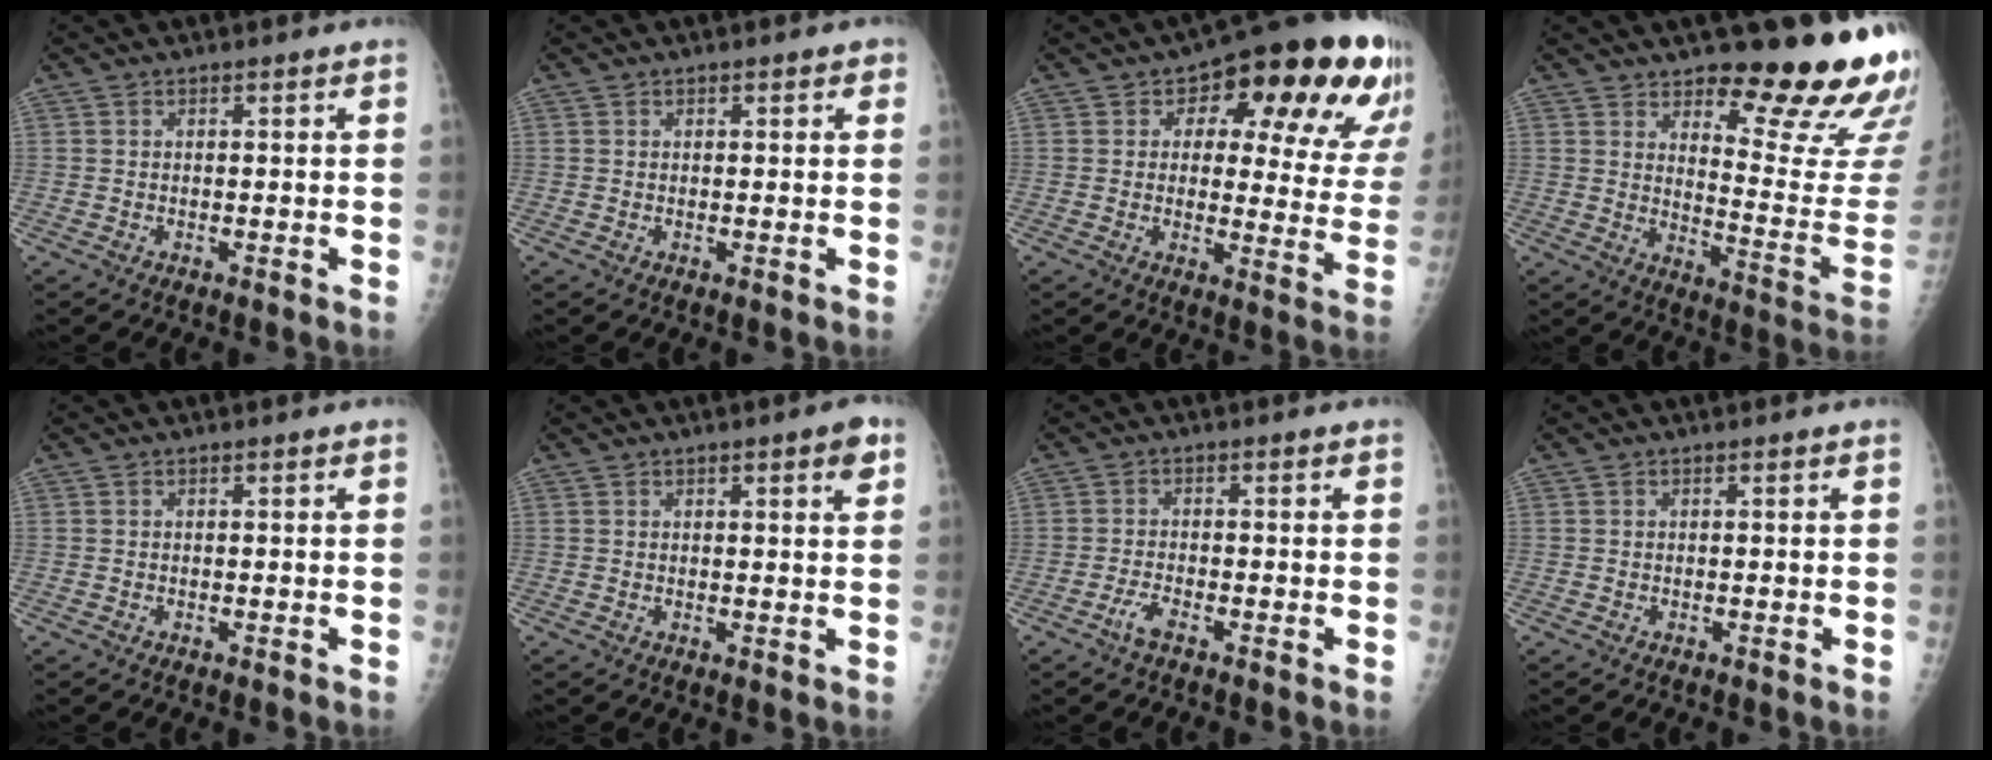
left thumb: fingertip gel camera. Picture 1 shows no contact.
{"total": 1.5, "force": [0.7, 0.8, 1.0], "torque": [-0.002, 0.001, 0.006]}
{"total": 22.2, "force": [10.9, 10.4, 16.3], "torque": [-0.162, -0.018, 0.131]}
{"total": 19.6, "force": [14.5, 4.9, 12.3], "torque": [-0.119, -0.131, 0.196]}
{"total": 0.0}
{"total": 3.9, "force": [2.0, 1.0, 3.2], "torque": [-0.034, -0.006, 0.022]}
{"total": 2.5, "force": [-1.7, 0.6, 1.7], "torque": [-0.043, 0.009, -0.037]}
{"total": 0.0}